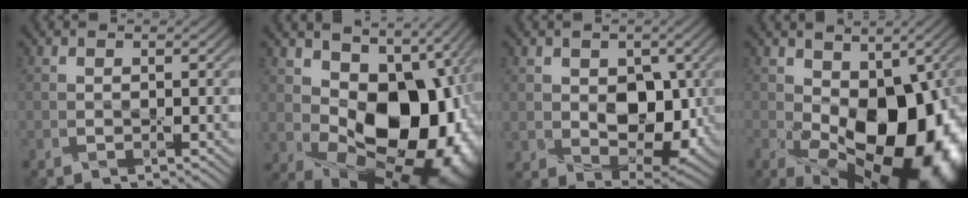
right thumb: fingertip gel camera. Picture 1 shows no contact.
{"total": 17.3, "force": [0.9, 12.0, 12.3], "torque": [-0.155, -0.035, 0.035]}
{"total": 8.0, "force": [0.2, 5.7, 5.5], "torque": [-0.102, -0.024, 0.010]}
{"total": 18.1, "force": [-2.3, 10.7, 14.4], "torque": [-0.208, -0.052, -0.004]}